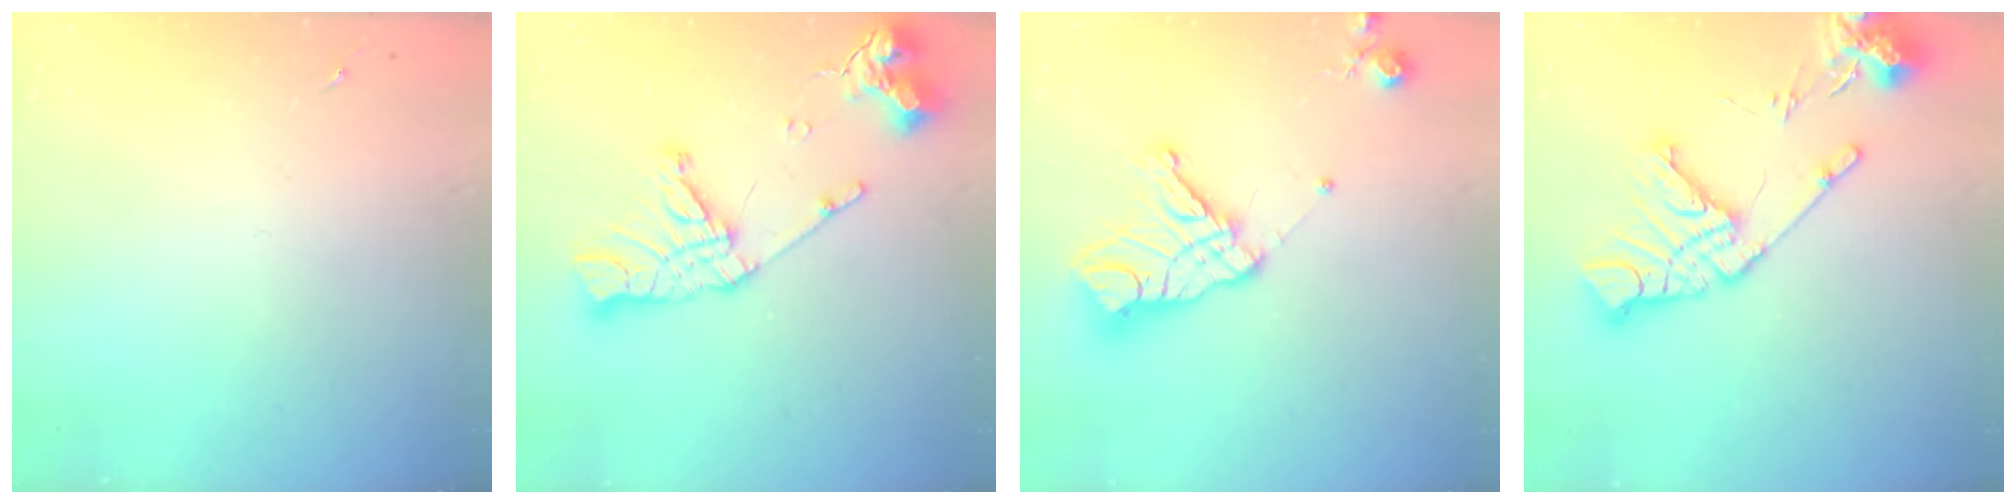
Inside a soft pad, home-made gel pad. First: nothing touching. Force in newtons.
{"total": 17.1, "press": 17.0, "slide": 2.0}
{"total": 14.0, "press": 13.9, "slide": 1.5}
{"total": 18.0, "press": 17.8, "slide": 2.2}